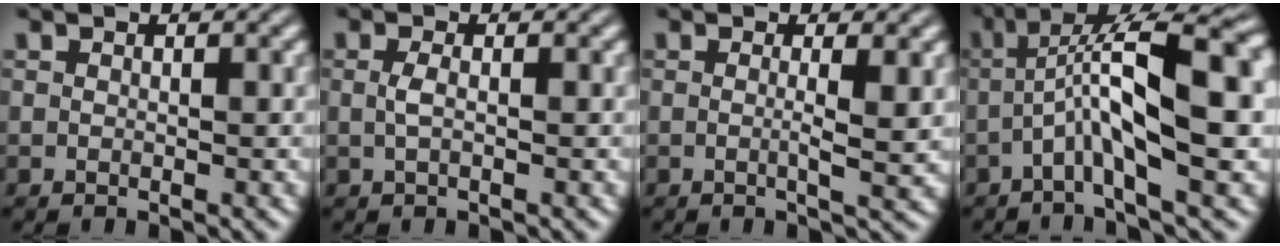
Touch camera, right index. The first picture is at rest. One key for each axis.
{"total": 1.4, "fx": -0.2, "fy": -1.1, "fz": 0.8, "tx": -0.015, "ty": -0.004, "tz": 0.003}
{"total": 1.8, "fx": 0.2, "fy": -0.9, "fz": 1.5, "tx": -0.026, "ty": -0.008, "tz": 0.003}
{"total": 8.8, "fx": 0.8, "fy": 2.1, "fz": 8.4, "tx": -0.130, "ty": 0.006, "tz": 0.017}